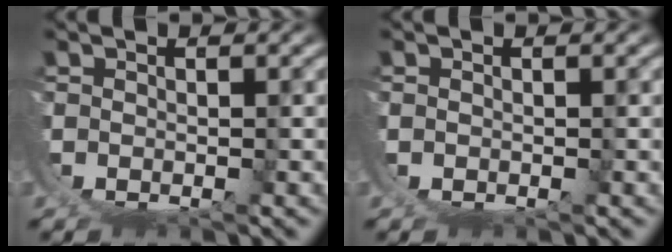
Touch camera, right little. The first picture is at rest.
{"total": 0.6, "force": [0.2, 0.5, 0.0], "torque": [-0.002, 0.001, 0.001]}